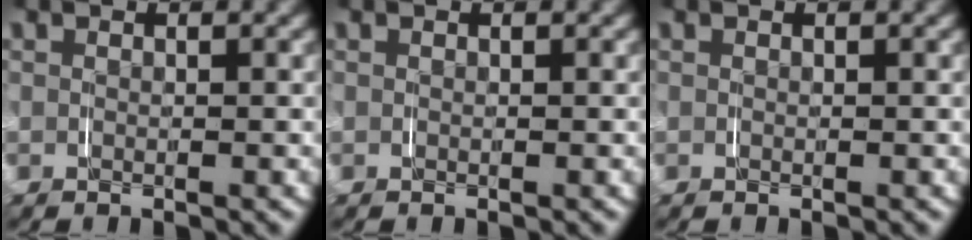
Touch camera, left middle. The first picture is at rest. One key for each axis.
{"total": 0.0}
{"total": 0.0}